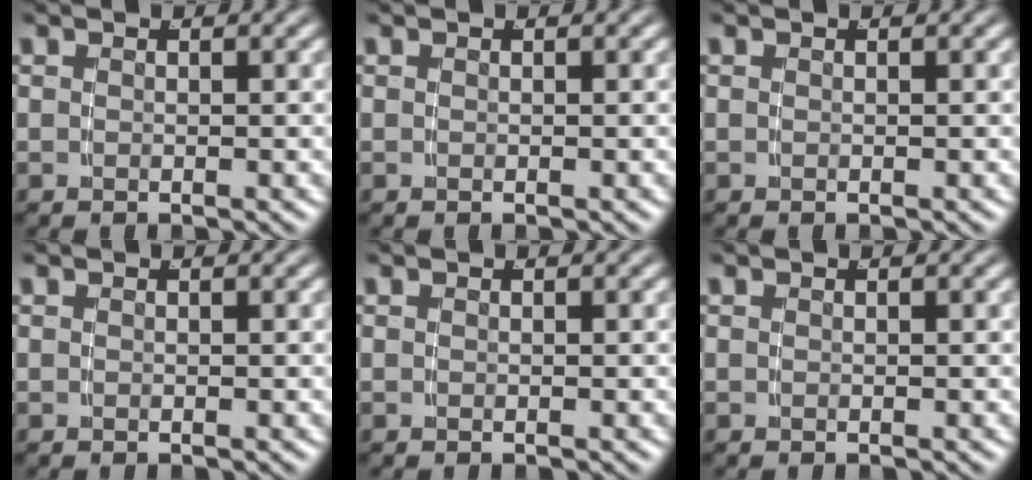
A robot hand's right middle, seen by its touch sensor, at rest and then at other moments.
{"total": 0.0}
{"total": 0.0}
{"total": 0.0}
{"total": 0.0}
{"total": 0.0}